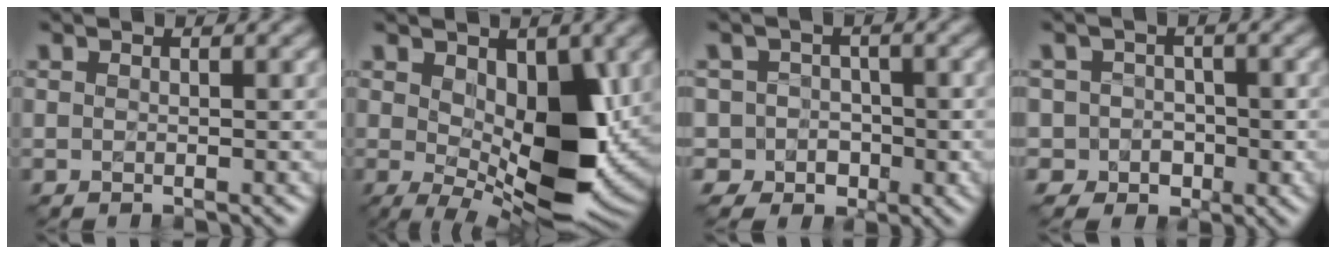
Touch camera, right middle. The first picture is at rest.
{"total": 8.5, "force": [1.1, 3.9, 7.5], "torque": [-0.125, -0.010, 0.020]}
{"total": 4.4, "force": [-1.3, 4.0, 1.4], "torque": [0.002, 0.018, -0.053]}
{"total": 3.9, "force": [-1.0, 3.5, 1.2], "torque": [0.002, 0.011, -0.041]}